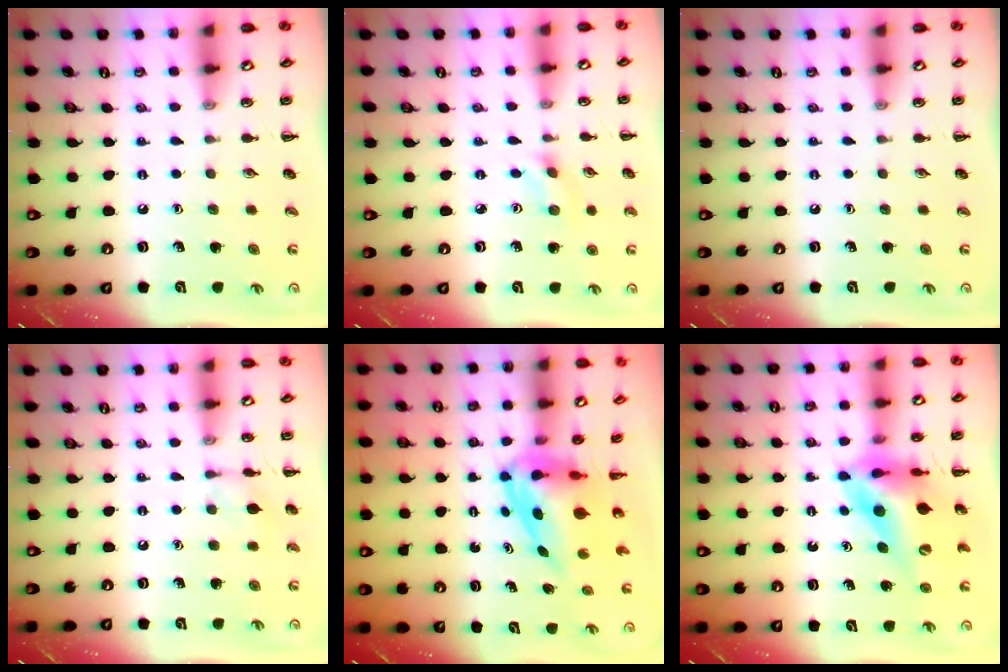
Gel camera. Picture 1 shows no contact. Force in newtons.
{"total": 2.0, "press": 1.9, "slide": 0.8}
{"total": 0.0}
{"total": 5.9, "press": 5.8, "slide": 1.2}
{"total": 5.9, "press": 5.5, "slide": 1.9}
{"total": 12.7, "press": 12.1, "slide": 3.8}